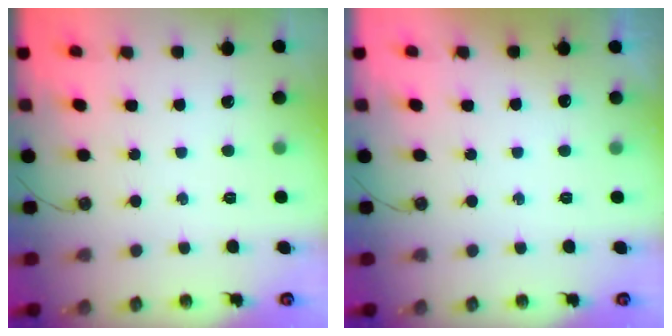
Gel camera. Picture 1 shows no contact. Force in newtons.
{"total": 9.5, "press": 2.4, "slide": 9.2}